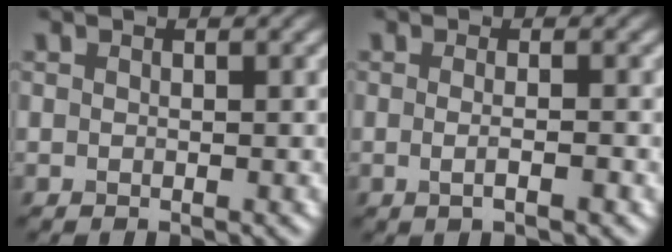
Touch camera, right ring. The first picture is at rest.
{"total": 2.5, "force": [-0.3, 0.9, 2.3], "torque": [-0.019, -0.005, -0.013]}